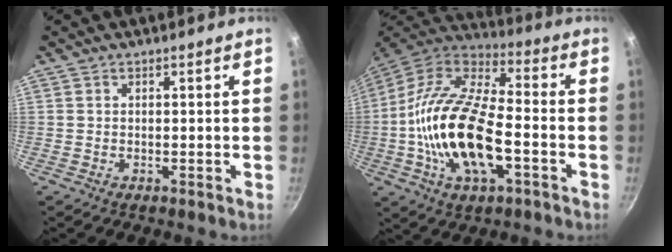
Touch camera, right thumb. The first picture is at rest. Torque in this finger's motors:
{"motor_torque": [0.16, 1.31, 2.25, -0.52, 0.53]}